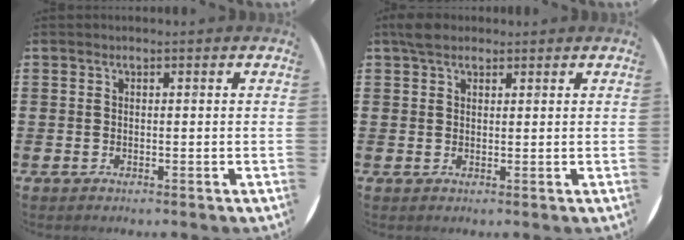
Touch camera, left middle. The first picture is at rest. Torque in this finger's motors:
{"motor_torque": [0.16, -0.49, -0.19, -0.07]}